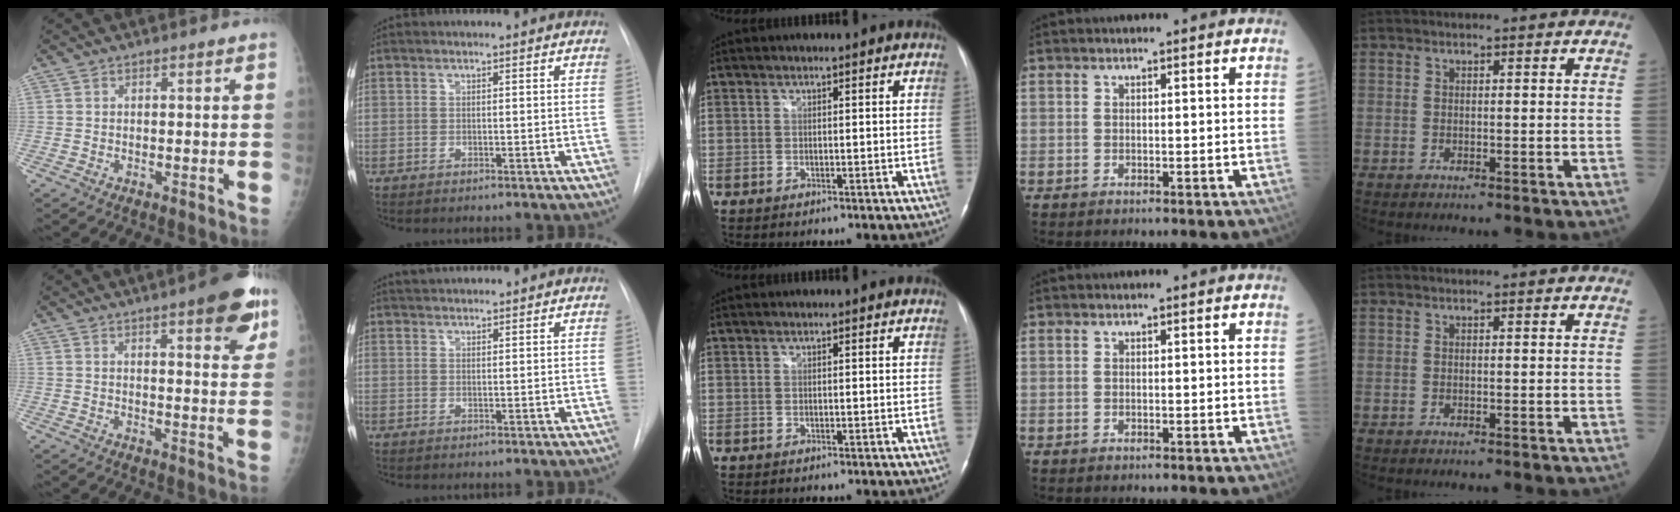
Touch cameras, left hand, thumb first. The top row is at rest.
{"thumb": {"total": 11.3, "force": [6.2, 3.0, 8.9], "torque": [-0.088, -0.025, 0.075]}, "index": {"total": 3.9, "force": [3.6, 0.7, 1.1], "torque": [-0.017, 0.034, 0.054]}}